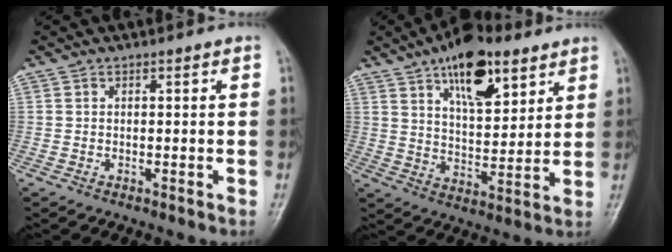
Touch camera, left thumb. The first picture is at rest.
{"total": 14.8, "force": [8.4, 6.9, 10.1], "torque": [-0.120, -0.039, 0.135]}